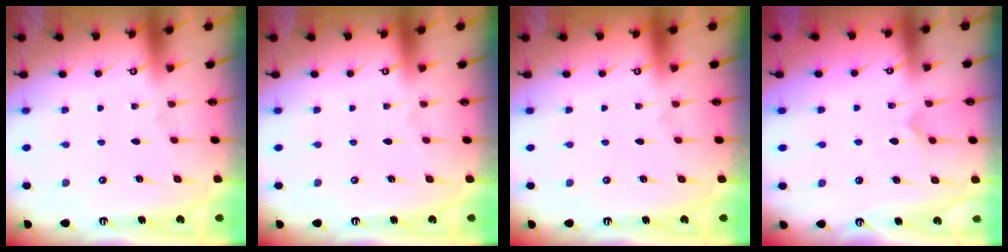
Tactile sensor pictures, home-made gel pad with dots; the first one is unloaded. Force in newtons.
{"total": 0.0}
{"total": 0.0}
{"total": 5.5, "press": 5.5, "slide": 0.3}